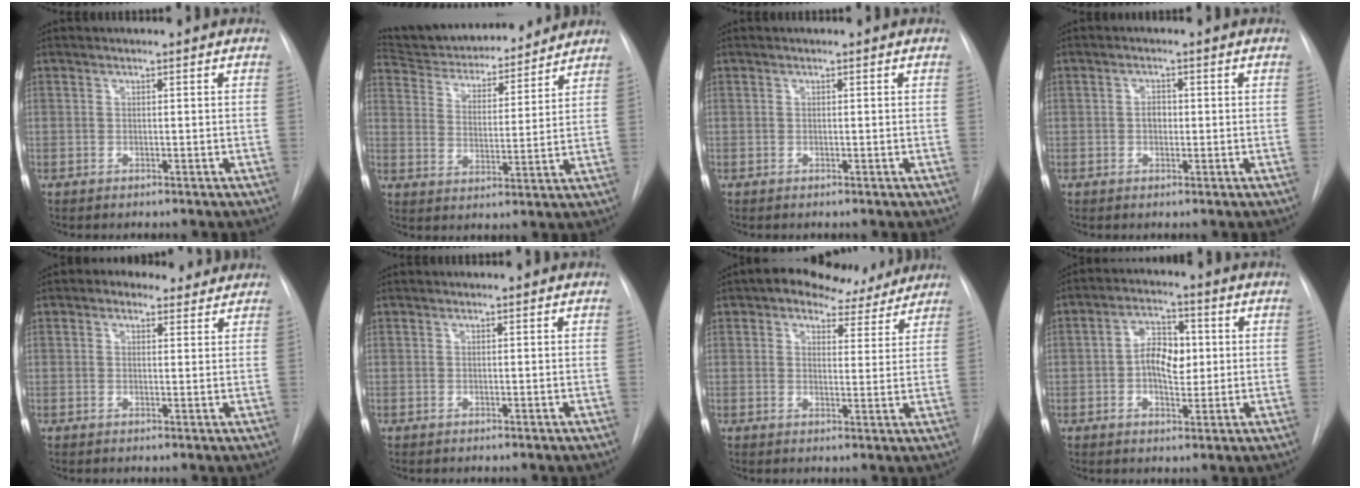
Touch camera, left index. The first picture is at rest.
{"total": 17.6, "force": [16.3, 4.2, 5.1], "torque": [-0.085, 0.005, 0.246]}
{"total": 0.0}
{"total": 1.8, "force": [-0.6, 1.1, 1.2], "torque": [-0.019, -0.002, -0.012]}
{"total": 3.9, "force": [2.7, 2.6, 1.3], "torque": [-0.016, 0.013, 0.034]}
{"total": 0.0}
{"total": 8.2, "force": [6.3, 4.4, 2.9], "torque": [-0.023, 0.014, 0.074]}
{"total": 6.6, "force": [-0.5, 3.7, 5.5], "torque": [-0.096, 0.010, -0.009]}